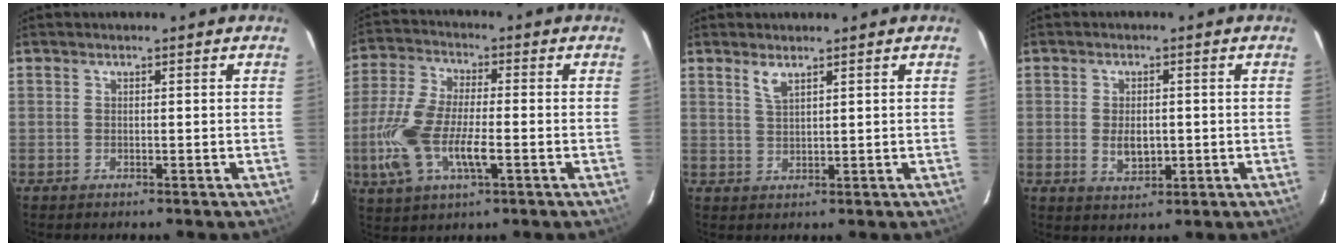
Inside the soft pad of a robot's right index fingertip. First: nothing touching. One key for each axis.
{"total": 14.0, "fx": -3.7, "fy": 5.2, "fz": 12.5, "tx": -0.278, "ty": -0.007, "tz": -0.072}
{"total": 2.4, "fx": 1.7, "fy": 0.5, "fz": 1.6, "tx": -0.033, "ty": 0.000, "tz": 0.032}
{"total": 4.9, "fx": -0.5, "fy": 3.0, "fz": 3.8, "tx": -0.069, "ty": -0.004, "tz": -0.004}